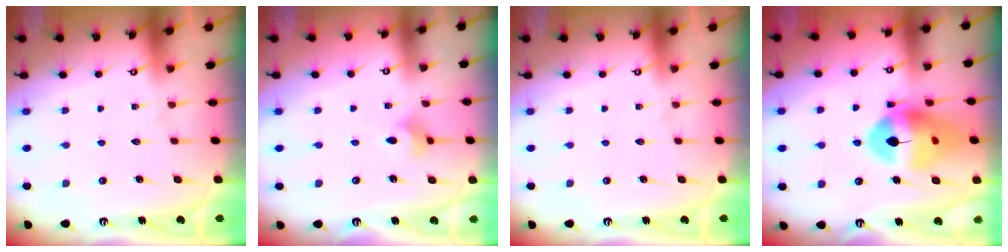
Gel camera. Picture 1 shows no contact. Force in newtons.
{"total": 3.9, "press": 3.8, "slide": 0.9}
{"total": 0.0}
{"total": 16.7, "press": 16.6, "slide": 2.4}